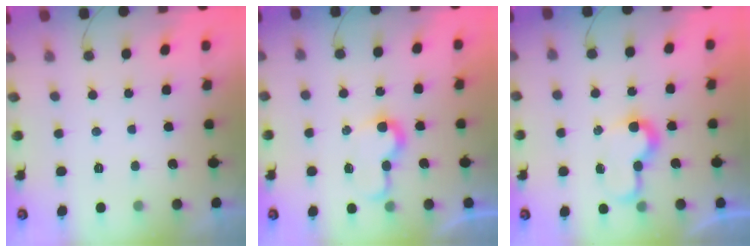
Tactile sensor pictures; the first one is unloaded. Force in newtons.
{"total": 6.1, "press": 6.1, "slide": 0.7}
{"total": 7.6, "press": 7.6, "slide": 0.5}